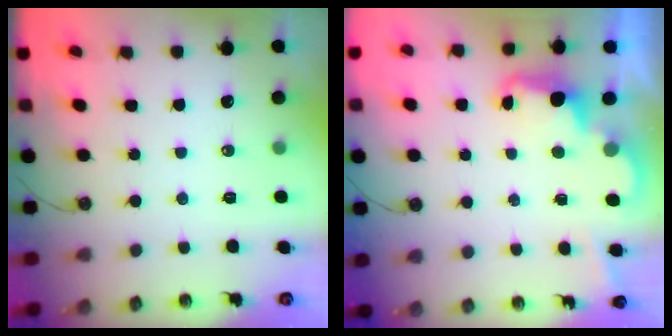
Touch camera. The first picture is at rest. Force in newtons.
{"total": 2.5, "press": 2.5, "slide": 0.5}